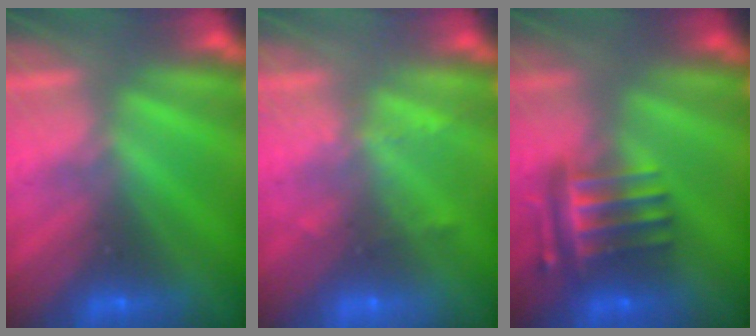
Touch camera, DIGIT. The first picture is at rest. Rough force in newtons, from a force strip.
{"total": 2.3}
{"total": 7.6}